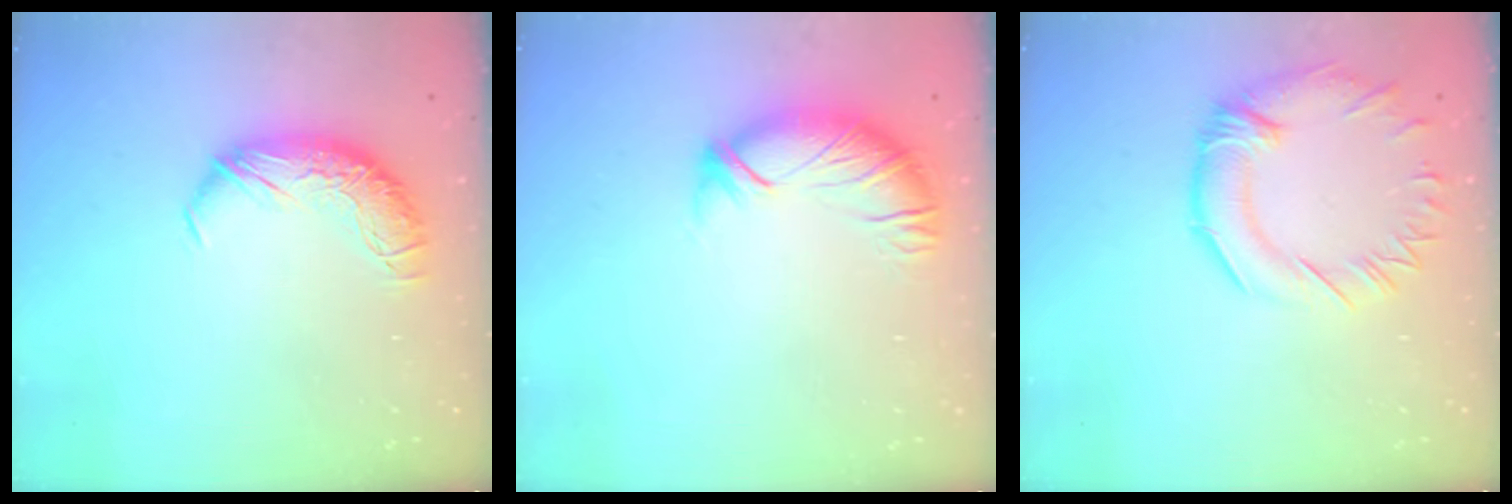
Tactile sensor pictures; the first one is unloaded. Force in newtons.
{"total": 2.4, "press": 1.9, "slide": 1.5}
{"total": 2.8, "press": 2.3, "slide": 1.5}